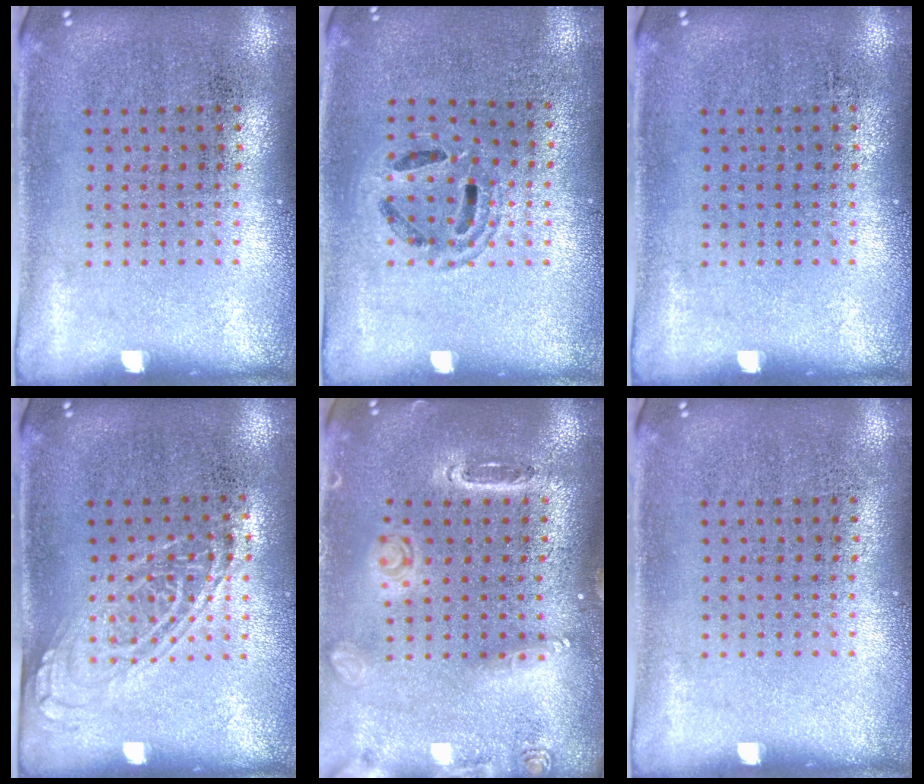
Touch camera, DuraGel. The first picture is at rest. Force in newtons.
{"total": 1.1, "press": 1.1, "slide": 0.3}
{"total": 0.0}
{"total": 1.4, "press": 1.2, "slide": 0.8}
{"total": 1.5, "press": 1.5, "slide": 0.1}
{"total": 0.0}